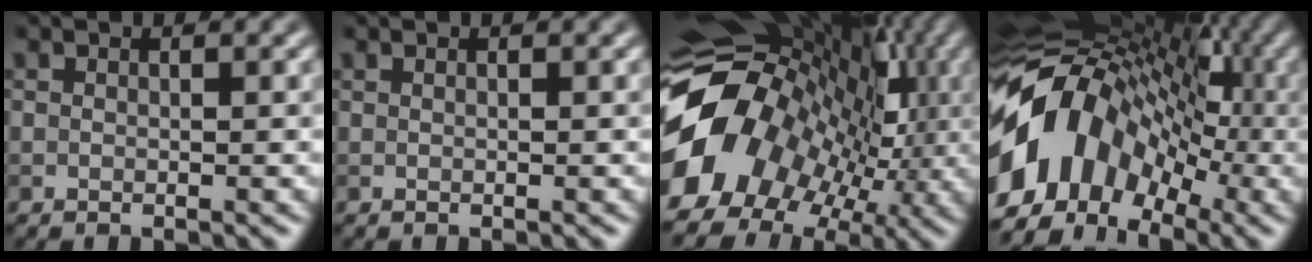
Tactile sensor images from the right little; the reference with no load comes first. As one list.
[{"total": 0.0}, {"total": 15.8, "force": [-1.4, 12.3, 9.8], "torque": [-0.210, -0.007, -0.024]}, {"total": 13.0, "force": [-2.4, 9.4, 8.6], "torque": [-0.158, 0.019, -0.061]}]